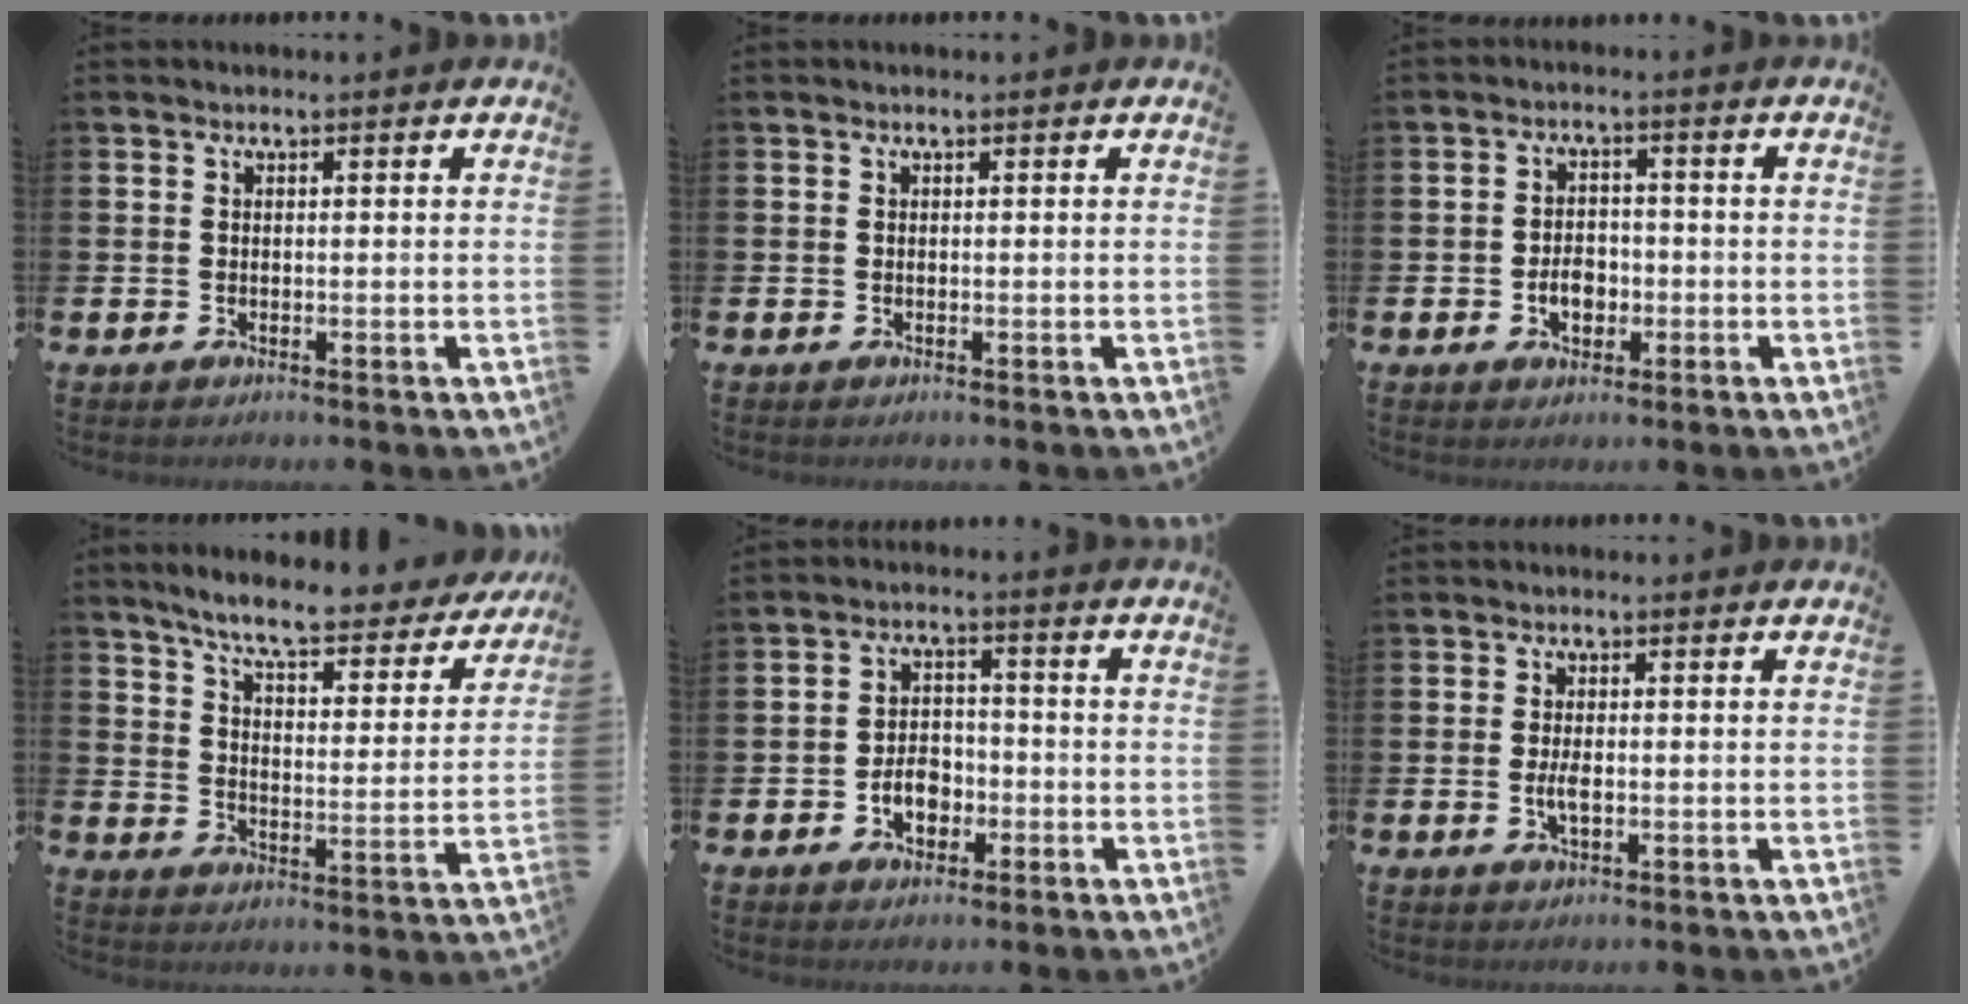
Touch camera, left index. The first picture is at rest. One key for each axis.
{"total": 0.0}
{"total": 3.5, "fx": -1.1, "fy": 2.5, "fz": 2.2, "tx": -0.020, "ty": -0.007, "tz": -0.028}
{"total": 7.2, "fx": 6.5, "fy": 0.9, "fz": 3.1, "tx": -0.079, "ty": -0.047, "tz": 0.104}
{"total": 4.2, "fx": -1.5, "fy": 3.0, "fz": 2.5, "tx": -0.025, "ty": -0.003, "tz": -0.036}
{"total": 2.4, "fx": -0.3, "fy": 1.0, "fz": 2.2, "tx": -0.033, "ty": -0.003, "tz": -0.007}